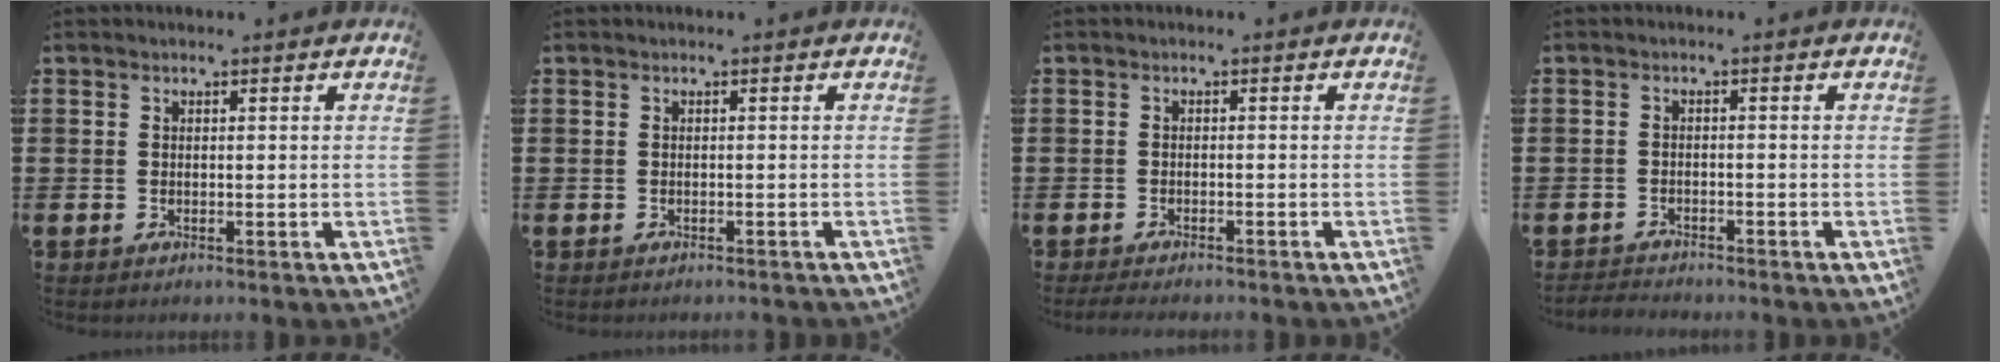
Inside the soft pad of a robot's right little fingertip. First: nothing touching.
{"total": 0.0}
{"total": 1.3, "force": [-1.2, 0.1, 0.5], "torque": [-0.010, 0.001, -0.023]}
{"total": 1.1, "force": [-1.0, 0.1, -0.3], "torque": [0.002, 0.004, -0.024]}